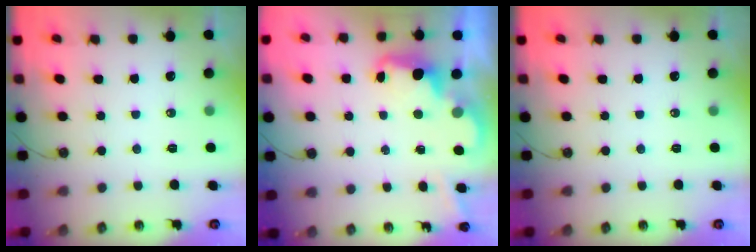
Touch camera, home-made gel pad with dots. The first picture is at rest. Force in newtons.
{"total": 2.4, "press": 2.4, "slide": 0.5}
{"total": 0.0}